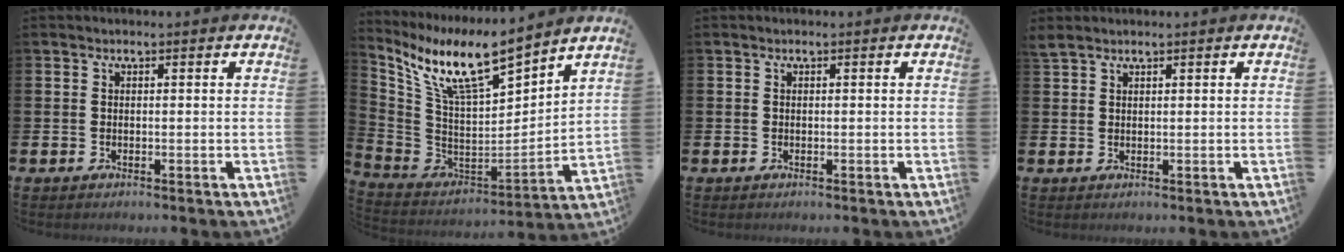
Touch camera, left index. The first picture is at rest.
{"total": 10.8, "force": [8.7, 2.0, 6.1], "torque": [-0.149, -0.056, 0.148]}
{"total": 0.0}
{"total": 1.6, "force": [1.5, 0.3, 0.5], "torque": [-0.003, -0.001, 0.026]}